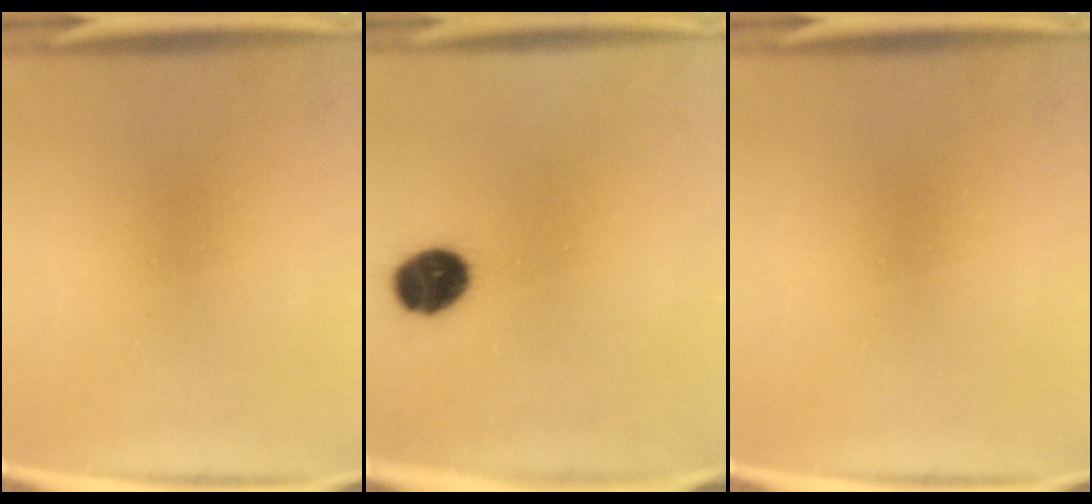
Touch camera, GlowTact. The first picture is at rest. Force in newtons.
{"total": 9.4}
{"total": 0.0}